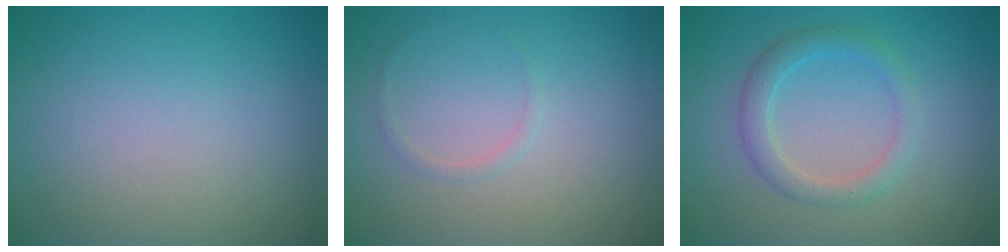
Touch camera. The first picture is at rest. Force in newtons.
{"total": 0.5, "press": 0.5, "slide": 0.1}
{"total": 2.5, "press": 2.5, "slide": 0.1}